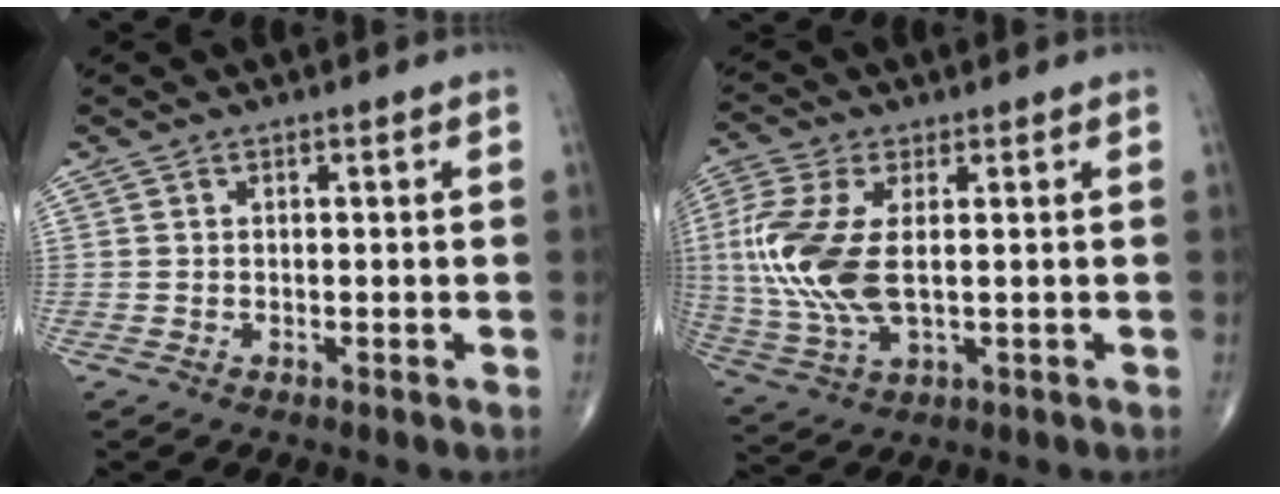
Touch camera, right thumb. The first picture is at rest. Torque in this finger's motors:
{"motor_torque": [1.23, 2.47, 0.92, -0.40, 0.58]}